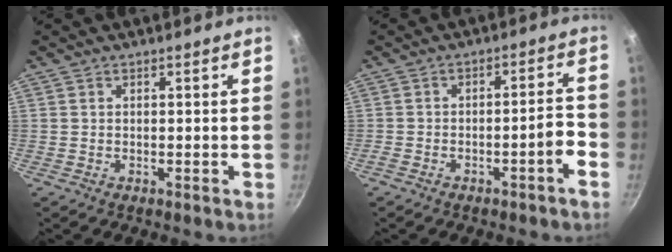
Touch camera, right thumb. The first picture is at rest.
{"total": 4.5, "force": [-2.6, 0.5, 3.7], "torque": [-0.064, 0.033, -0.030]}